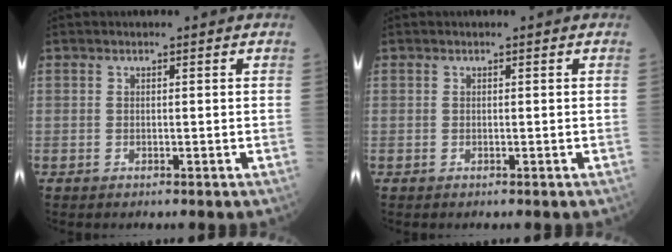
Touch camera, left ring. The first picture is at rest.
{"total": 0.0}